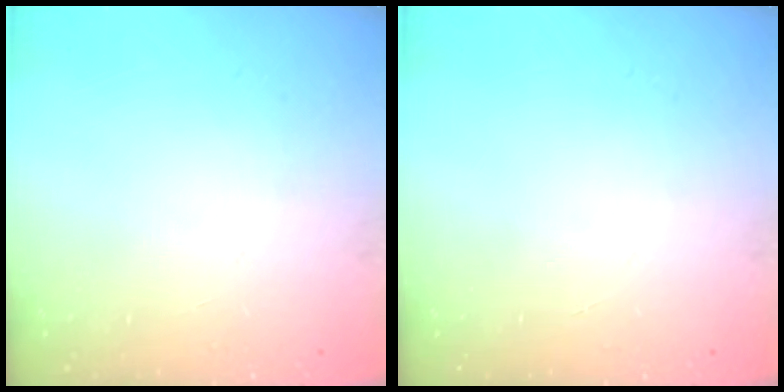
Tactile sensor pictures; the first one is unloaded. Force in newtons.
{"total": 0.0}